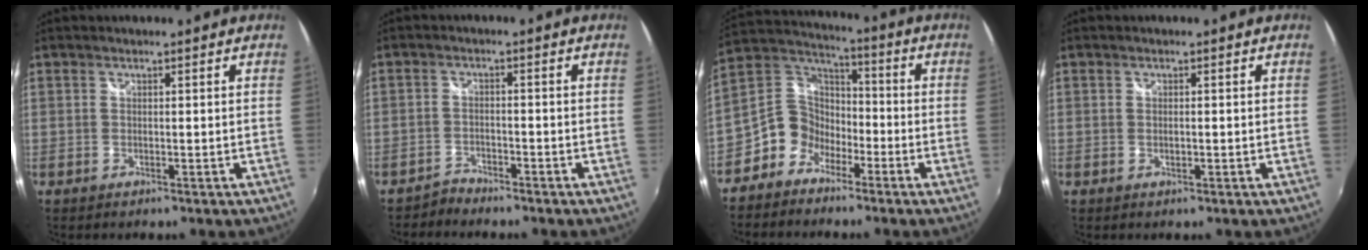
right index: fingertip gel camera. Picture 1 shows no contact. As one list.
[{"total": 2.6, "force": [-2.5, 0.8, 0.0], "torque": [-0.004, 0.002, -0.050]}, {"total": 8.8, "force": [-5.1, 6.8, 2.4], "torque": [-0.058, 0.035, -0.116]}, {"total": 0.6, "force": [-0.1, 0.4, 0.4], "torque": [-0.009, 0.000, -0.002]}]